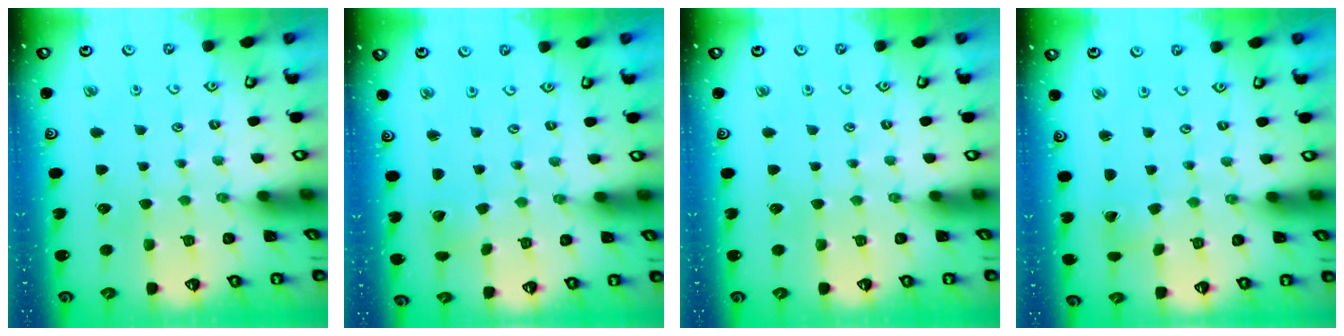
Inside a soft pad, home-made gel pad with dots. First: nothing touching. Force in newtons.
{"total": 2.6, "press": 2.6, "slide": 0.1}
{"total": 0.0}
{"total": 0.8, "press": 0.7, "slide": 0.1}